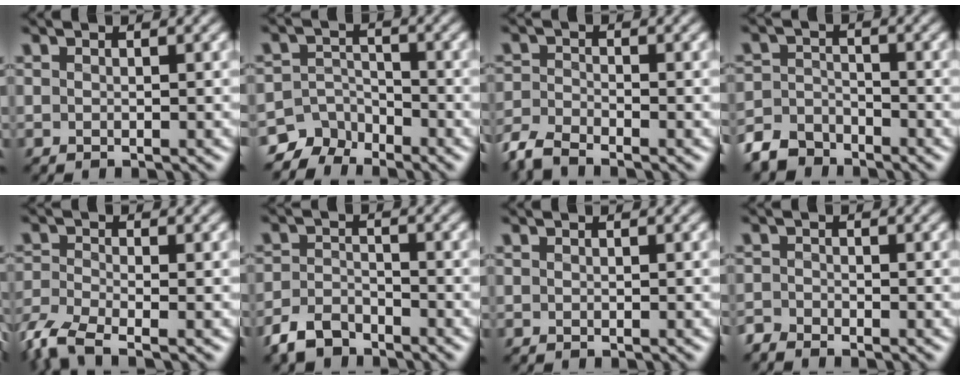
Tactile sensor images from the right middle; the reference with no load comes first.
{"total": 4.0, "force": [-3.6, 1.8, -0.2], "torque": [0.016, 0.002, -0.067]}
{"total": 3.8, "force": [-3.2, 1.2, 1.7], "torque": [-0.046, -0.006, -0.077]}
{"total": 3.3, "force": [-3.0, 1.4, 0.3], "torque": [-0.008, 0.000, -0.067]}
{"total": 5.3, "force": [-4.1, 1.8, 2.9], "torque": [-0.078, -0.011, -0.091]}
{"total": 3.1, "force": [-2.7, 1.3, 0.7], "torque": [-0.019, 0.001, -0.062]}
{"total": 0.0}
{"total": 1.8, "force": [-1.6, 0.6, 0.3], "torque": [-0.014, -0.005, -0.037]}